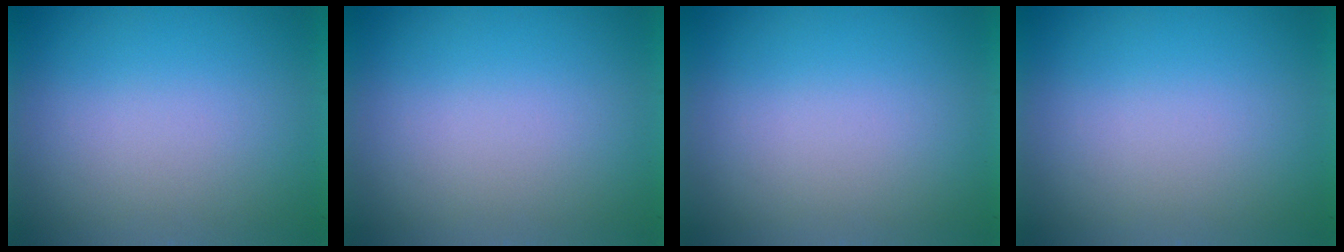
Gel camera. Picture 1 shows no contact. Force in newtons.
{"total": 0.0}
{"total": 0.0}
{"total": 0.0}